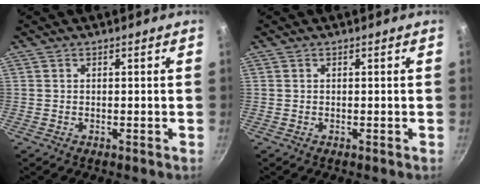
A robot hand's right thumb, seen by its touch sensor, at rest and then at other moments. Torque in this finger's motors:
{"motor_torque": [-0.12, 0.01, 0.00, 0.00, 0.01]}